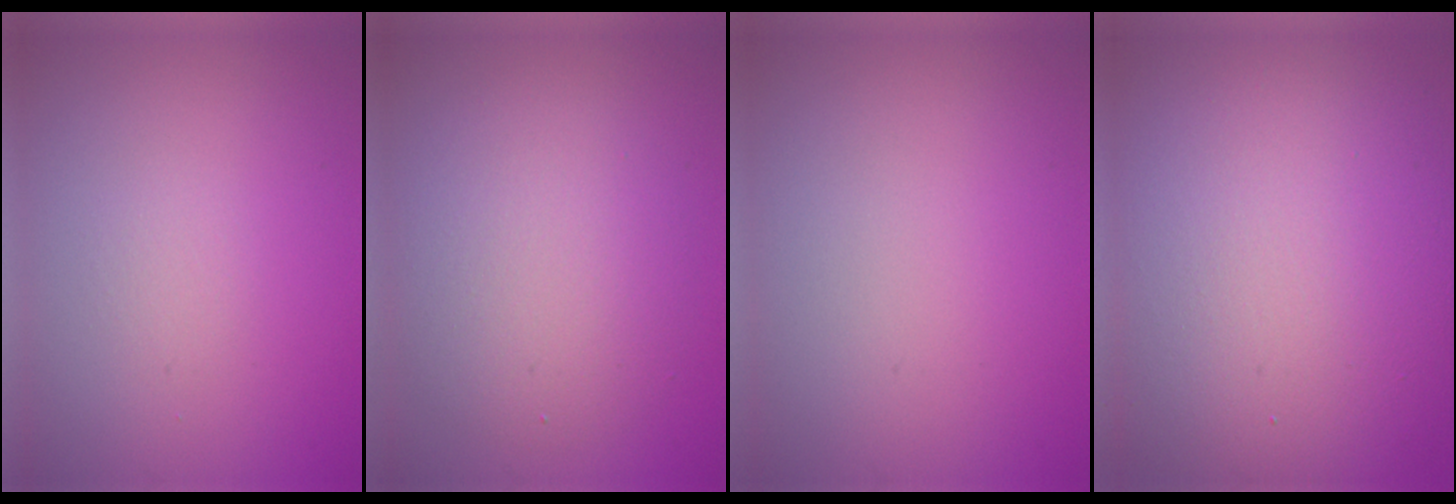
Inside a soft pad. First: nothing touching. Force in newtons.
{"total": 5.1, "press": 5.0, "slide": 0.4}
{"total": 0.0}
{"total": 16.3, "press": 16.2, "slide": 1.2}